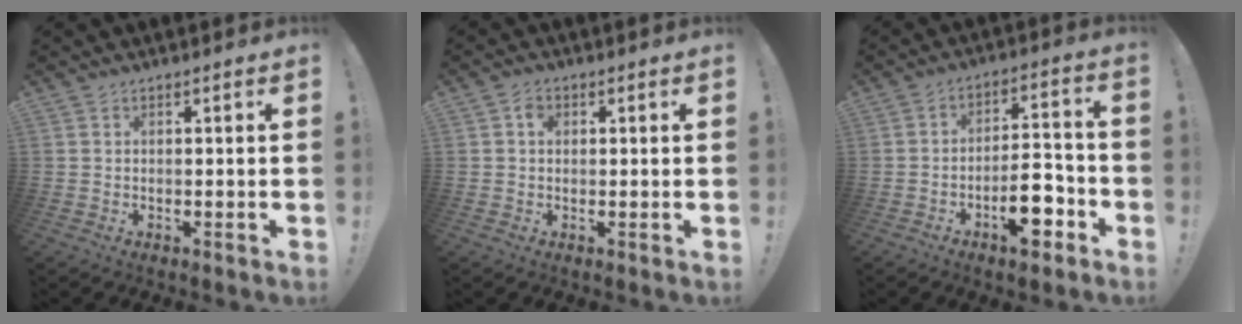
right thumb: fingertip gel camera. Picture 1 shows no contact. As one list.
[{"total": 2.2, "force": [0.3, 1.8, 1.1], "torque": [-0.010, 0.002, 0.002]}, {"total": 11.4, "force": [-5.4, 5.3, 8.6], "torque": [-0.109, 0.039, -0.088]}]